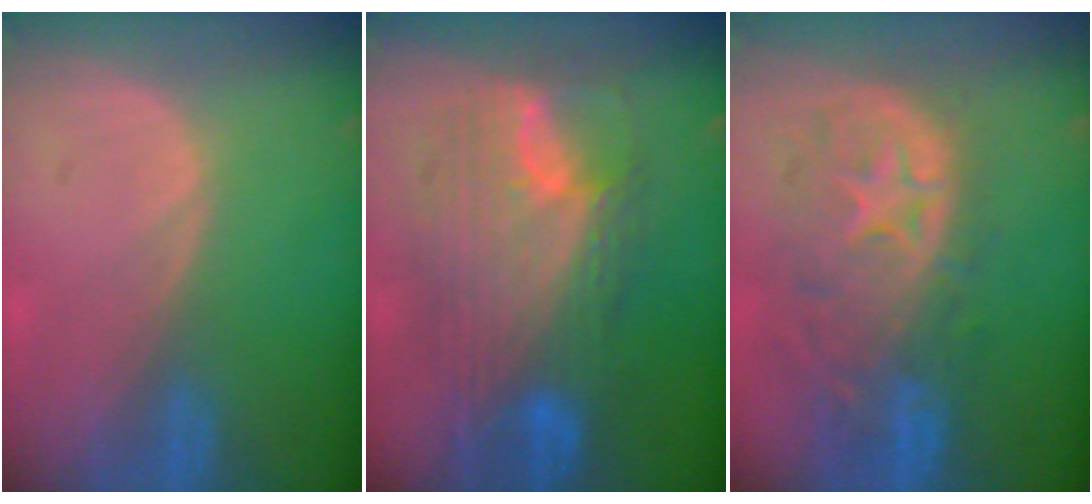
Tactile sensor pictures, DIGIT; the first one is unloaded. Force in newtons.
{"total": 11.7, "press": 11.7, "slide": 1.1}
{"total": 11.0, "press": 9.7, "slide": 5.1}